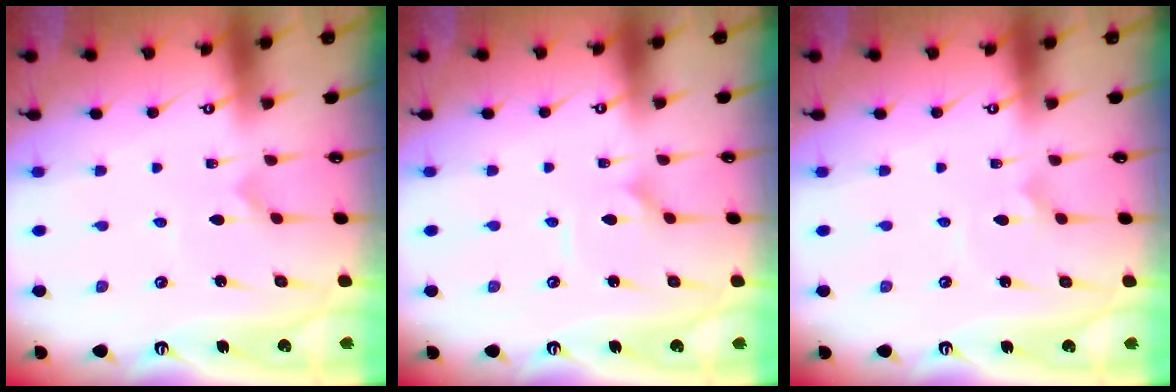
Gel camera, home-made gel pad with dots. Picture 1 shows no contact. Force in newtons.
{"total": 2.2, "press": 2.2, "slide": 0.1}
{"total": 2.2, "press": 2.2, "slide": 0.1}